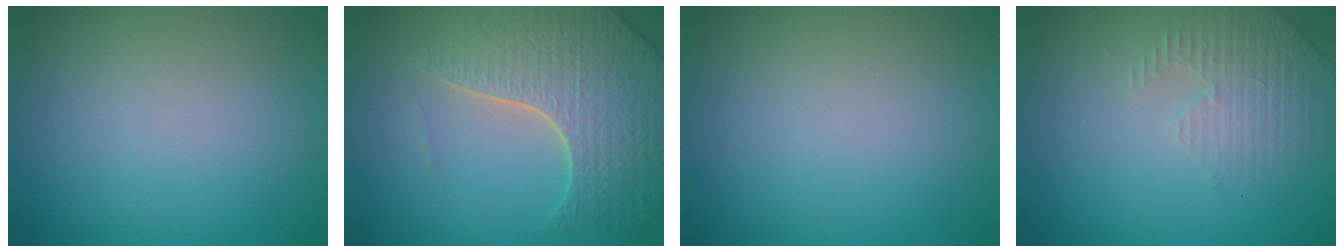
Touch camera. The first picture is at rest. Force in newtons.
{"total": 7.0, "press": 5.2, "slide": 4.7}
{"total": 0.0}
{"total": 2.8, "press": 2.7, "slide": 0.8}